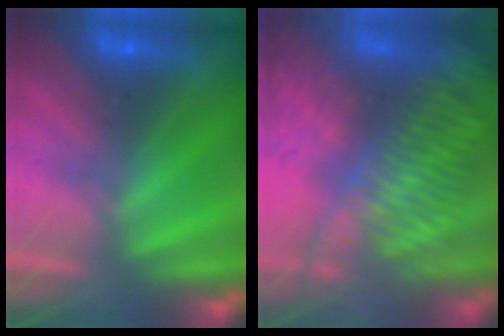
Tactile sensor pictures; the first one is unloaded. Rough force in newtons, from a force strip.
{"total": 13.7}